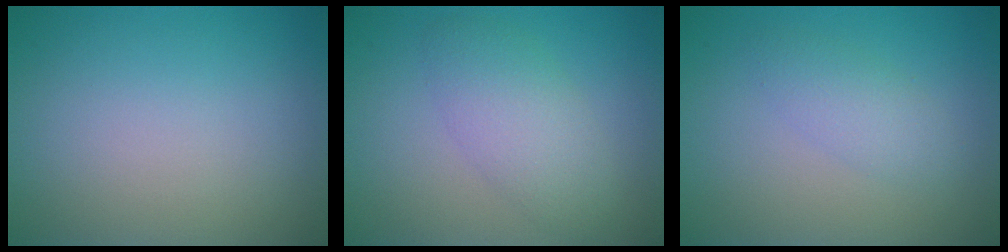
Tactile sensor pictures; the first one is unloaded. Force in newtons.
{"total": 3.8, "press": 3.8, "slide": 0.3}
{"total": 2.1, "press": 2.1, "slide": 0.1}